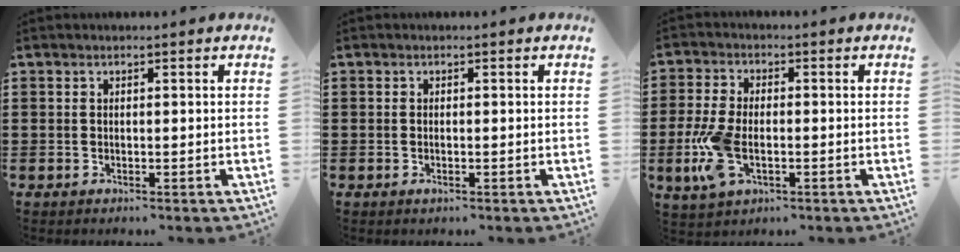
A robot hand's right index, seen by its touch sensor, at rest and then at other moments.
{"total": 0.5, "force": [-0.2, 0.1, 0.5], "torque": [-0.009, -0.003, -0.002]}
{"total": 8.1, "force": [-2.2, 4.2, 6.6], "torque": [-0.158, -0.009, -0.041]}